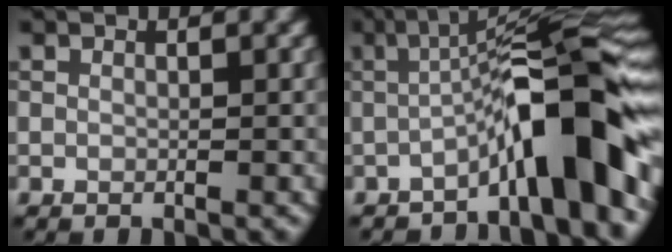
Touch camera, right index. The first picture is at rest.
{"total": 9.7, "force": [-3.2, 1.6, 9.1], "torque": [-0.119, 0.027, -0.059]}